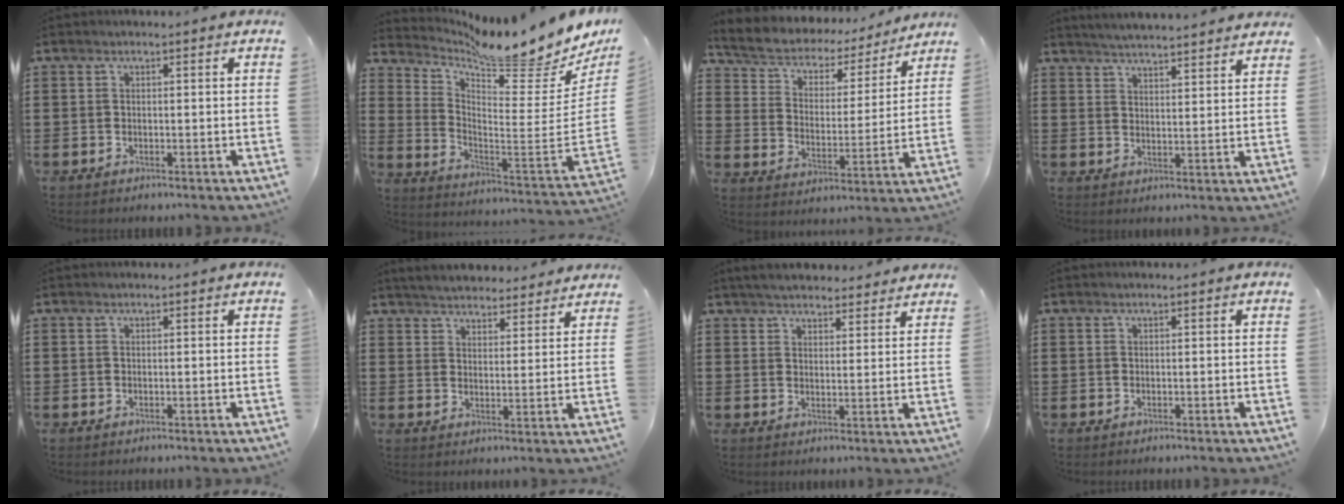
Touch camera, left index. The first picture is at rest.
{"total": 9.8, "force": [9.1, 0.4, 3.6], "torque": [-0.082, -0.089, 0.147]}
{"total": 5.1, "force": [4.7, 1.9, 1.0], "torque": [-0.048, -0.032, 0.074]}
{"total": 3.9, "force": [3.8, -0.5, 0.3], "torque": [-0.019, -0.021, 0.067]}
{"total": 0.0}
{"total": 4.6, "force": [4.6, 0.3, 0.4], "torque": [-0.024, -0.019, 0.082]}
{"total": 4.2, "force": [4.1, 0.7, 0.9], "torque": [-0.030, -0.010, 0.075]}
{"total": 0.0}